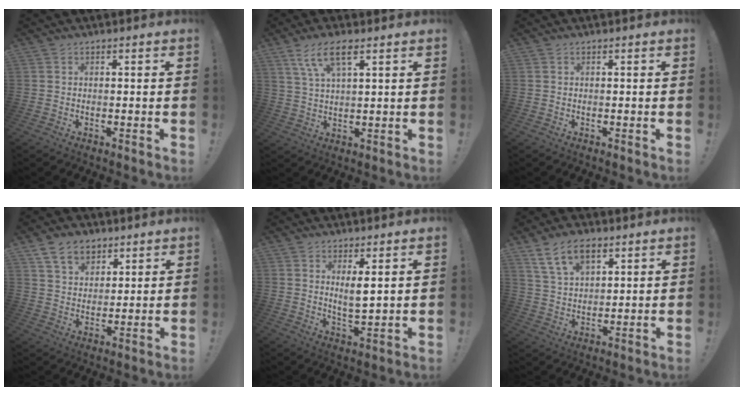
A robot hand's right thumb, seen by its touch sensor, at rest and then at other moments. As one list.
[{"total": 8.7, "force": [4.8, 2.9, 6.7], "torque": [-0.122, -0.009, 0.087]}, {"total": 0.0}, {"total": 10.2, "force": [6.3, 6.9, 4.3], "torque": [-0.071, -0.026, 0.122]}, {"total": 5.3, "force": [2.6, 1.3, 4.4], "torque": [-0.064, -0.019, 0.042]}, {"total": 11.0, "force": [6.2, 6.2, 6.7], "torque": [-0.113, -0.014, 0.120]}]